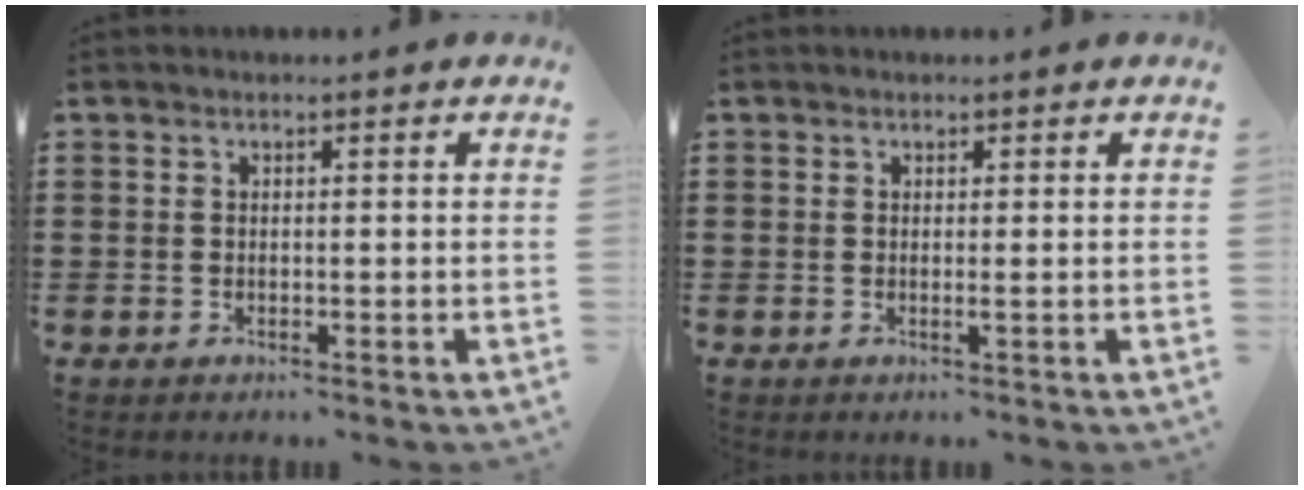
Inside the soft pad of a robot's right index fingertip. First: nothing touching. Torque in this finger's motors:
{"motor_torque": [0.02, 0.05, 0.01, 0.01]}